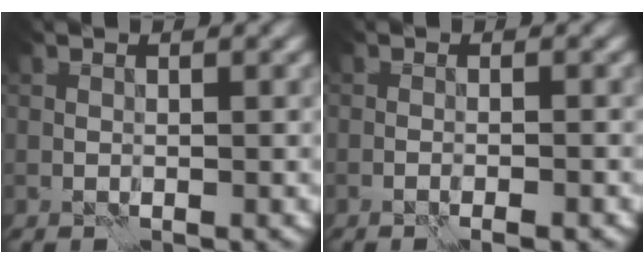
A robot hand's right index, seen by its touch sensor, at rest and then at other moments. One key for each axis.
{"total": 2.5, "fx": -1.5, "fy": 0.4, "fz": 1.9, "tx": -0.018, "ty": 0.005, "tz": -0.025}